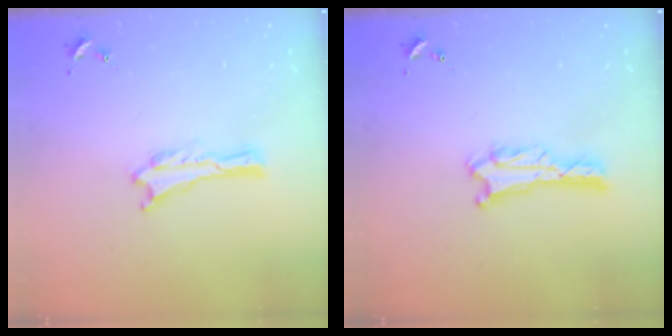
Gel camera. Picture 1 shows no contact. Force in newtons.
{"total": 1.4, "press": 1.4, "slide": 0.1}